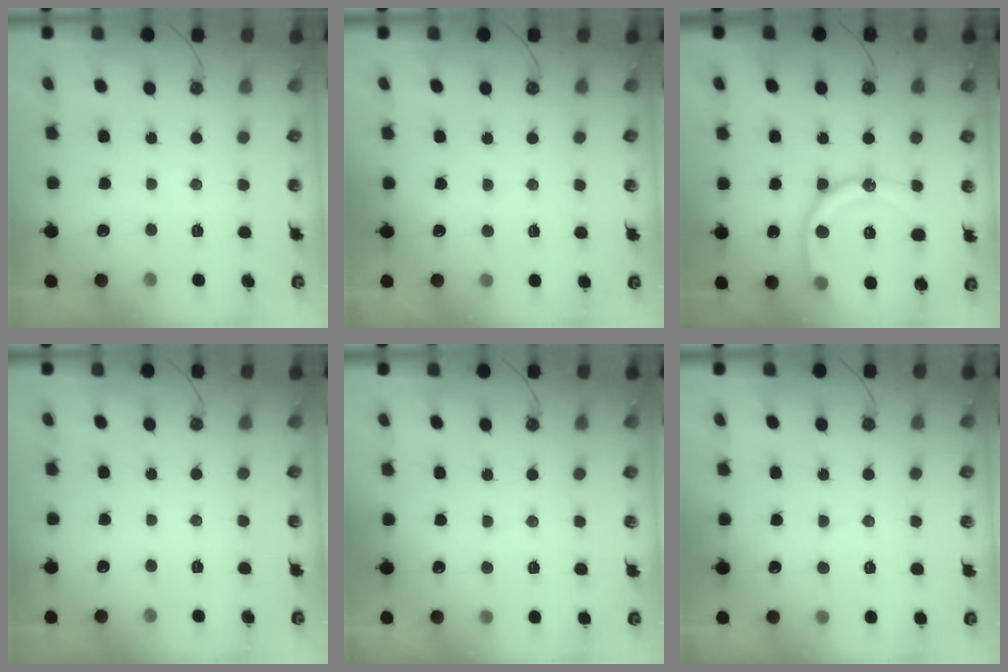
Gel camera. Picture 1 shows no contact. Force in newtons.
{"total": 3.6, "press": 3.5, "slide": 0.3}
{"total": 19.3, "press": 19.2, "slide": 2.2}
{"total": 0.0}
{"total": 2.3, "press": 2.0, "slide": 1.2}
{"total": 6.3, "press": 6.2, "slide": 1.4}